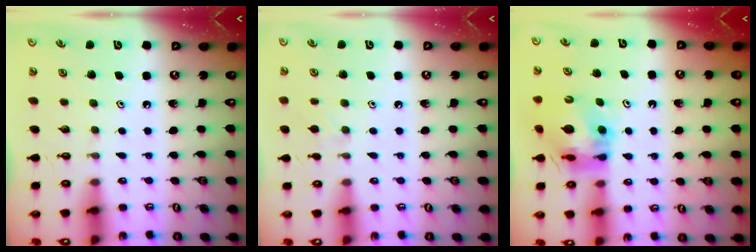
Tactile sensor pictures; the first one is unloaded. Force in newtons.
{"total": 4.5, "press": 4.5, "slide": 0.7}
{"total": 10.9, "press": 10.9, "slide": 1.2}